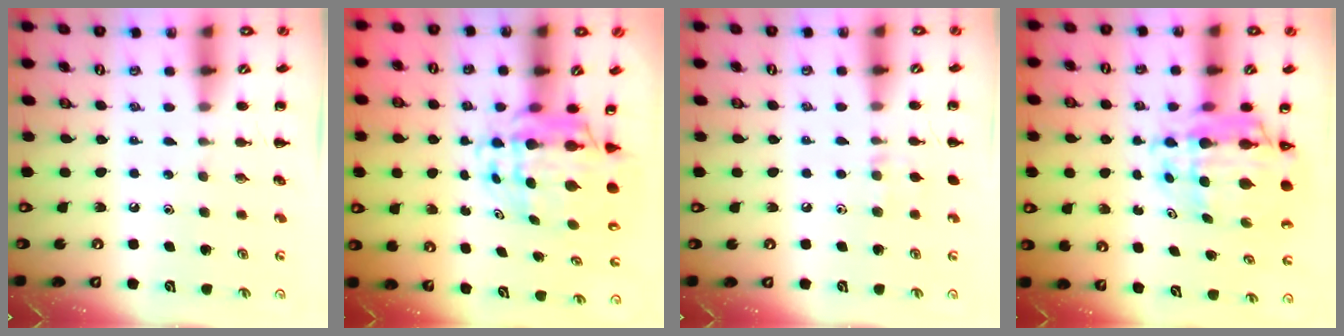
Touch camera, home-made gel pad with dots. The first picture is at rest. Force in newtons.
{"total": 9.2, "press": 8.8, "slide": 2.8}
{"total": 5.7, "press": 5.6, "slide": 1.5}
{"total": 10.8, "press": 10.3, "slide": 3.5}